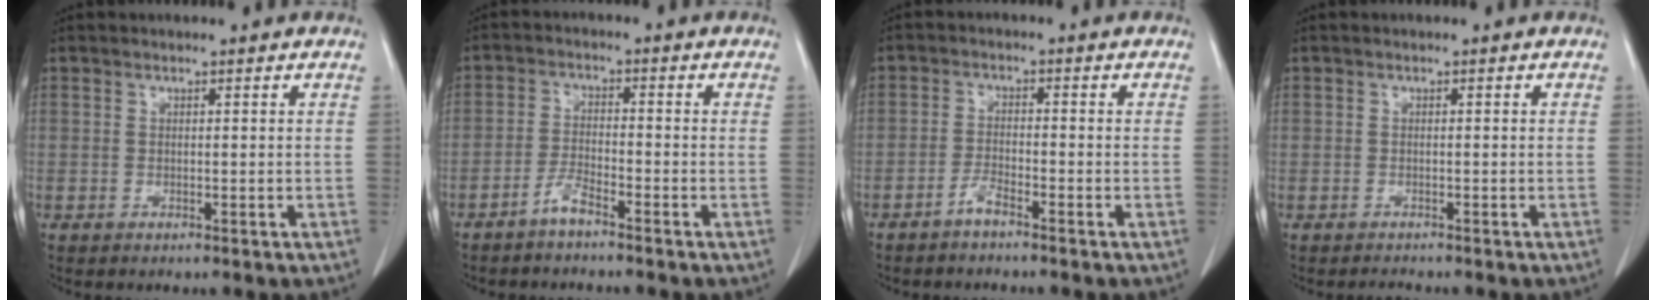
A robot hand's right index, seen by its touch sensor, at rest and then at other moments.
{"total": 3.1, "force": [-2.6, 0.2, 1.7], "torque": [-0.037, 0.001, -0.055]}
{"total": 2.4, "force": [-2.0, 0.2, 1.2], "torque": [-0.026, 0.001, -0.042]}
{"total": 1.1, "force": [-0.9, 0.4, -0.2], "torque": [-0.001, -0.004, -0.018]}